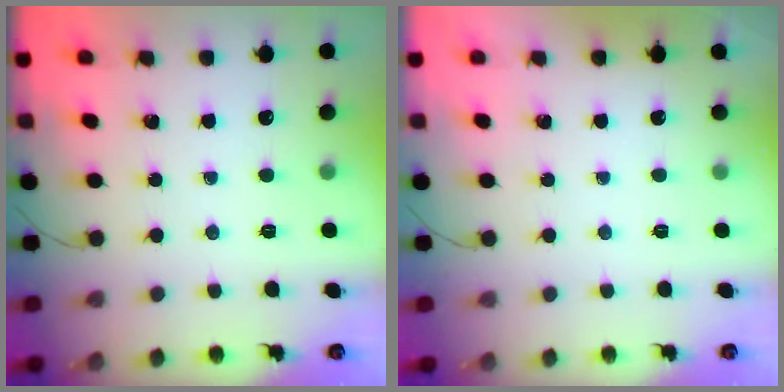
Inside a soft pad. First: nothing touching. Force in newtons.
{"total": 1.9, "press": 1.9, "slide": 0.3}